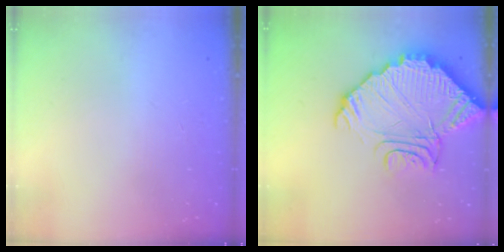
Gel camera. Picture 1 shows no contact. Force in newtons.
{"total": 17.2, "press": 17.1, "slide": 1.7}